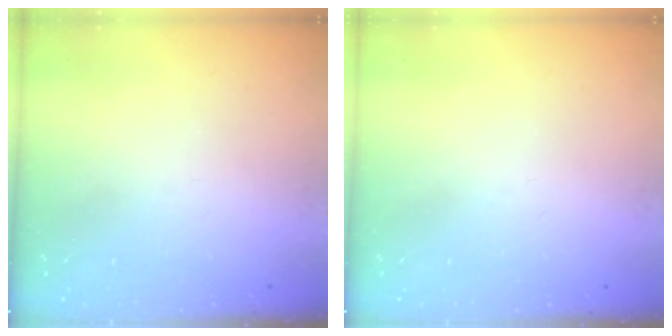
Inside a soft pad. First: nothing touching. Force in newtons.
{"total": 0.0}